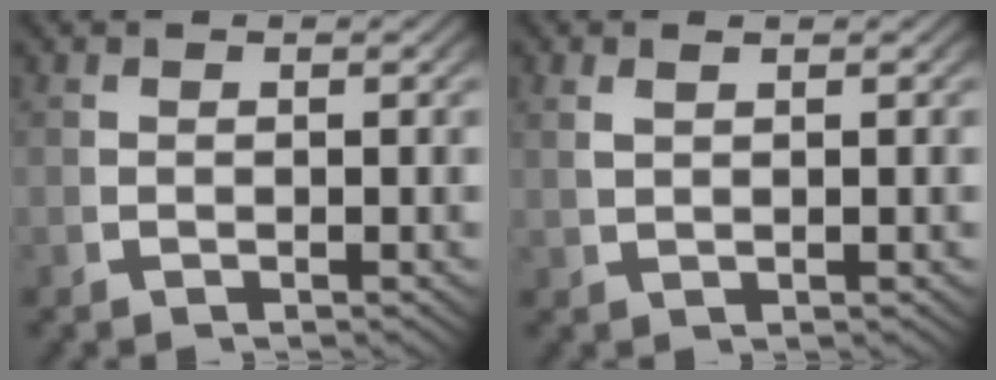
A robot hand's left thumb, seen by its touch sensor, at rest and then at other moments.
{"total": 1.2, "force": [0.9, -0.4, 0.7], "torque": [-0.014, 0.007, 0.025]}